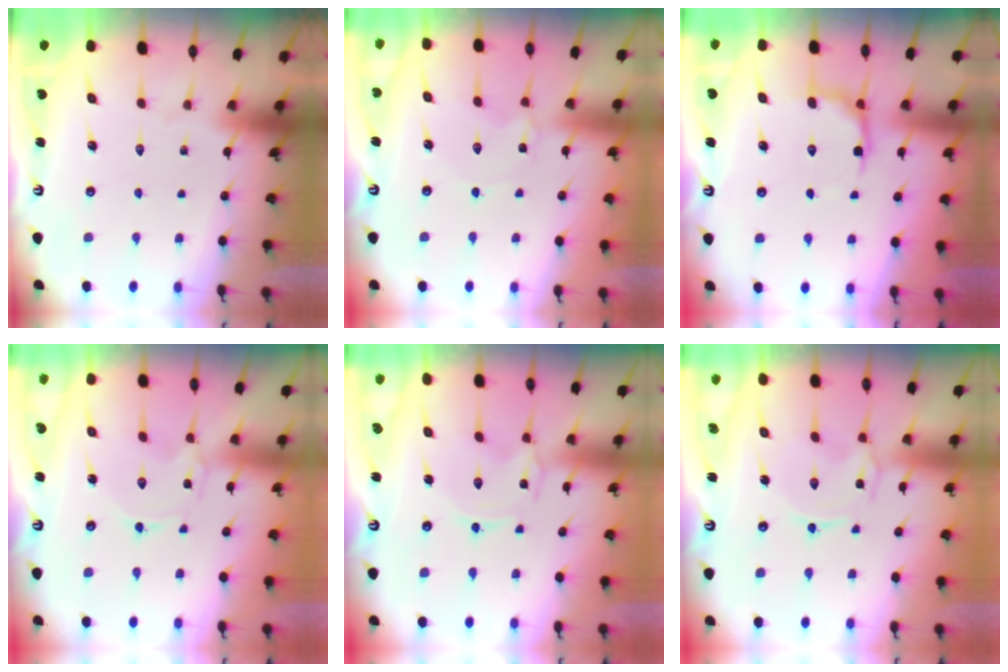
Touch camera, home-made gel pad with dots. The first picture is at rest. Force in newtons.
{"total": 2.2, "press": 2.2, "slide": 0.1}
{"total": 5.9, "press": 5.3, "slide": 2.5}
{"total": 0.0}
{"total": 0.0}
{"total": 0.7, "press": 0.6, "slide": 0.2}